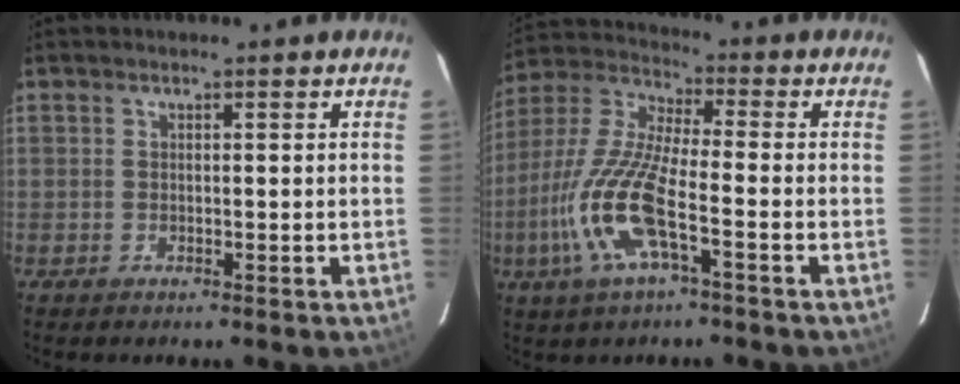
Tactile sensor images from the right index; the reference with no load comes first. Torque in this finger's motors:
{"motor_torque": [1.75, -0.38, 1.01, 0.21]}